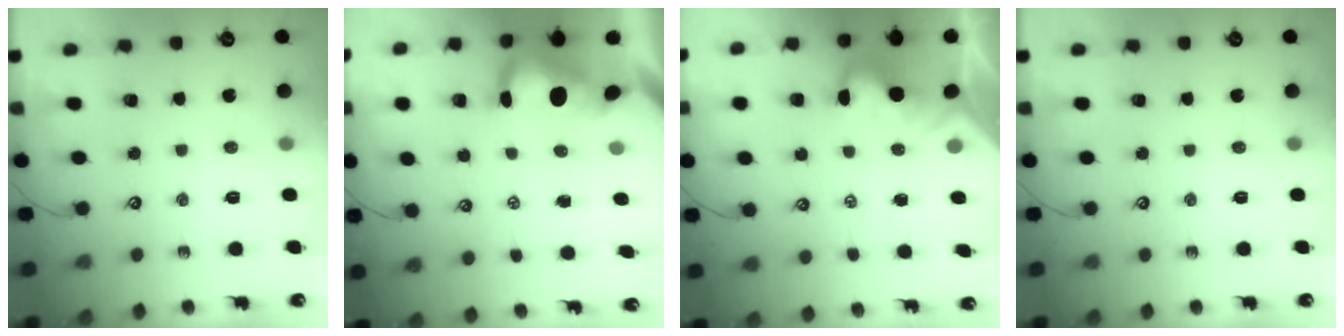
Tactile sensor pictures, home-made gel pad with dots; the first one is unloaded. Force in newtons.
{"total": 7.4, "press": 7.3, "slide": 1.4}
{"total": 4.8, "press": 4.6, "slide": 1.3}
{"total": 0.0}